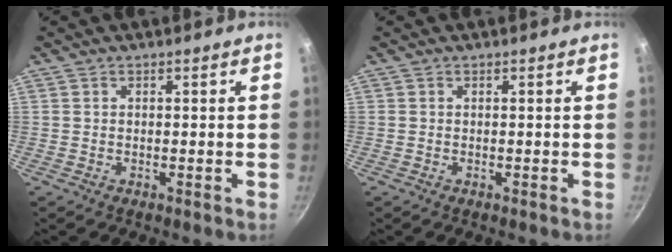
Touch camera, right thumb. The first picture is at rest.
{"total": 0.0}